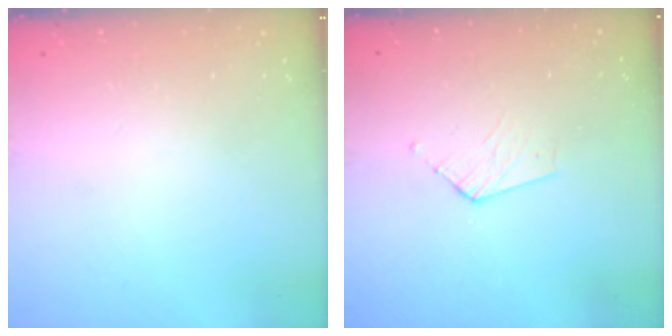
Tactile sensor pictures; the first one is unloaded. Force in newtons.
{"total": 3.5, "press": 3.5, "slide": 0.3}